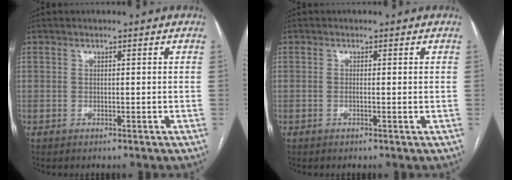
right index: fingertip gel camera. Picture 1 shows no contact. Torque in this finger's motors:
{"motor_torque": [0.12, 0.16, 0.00, 0.00]}